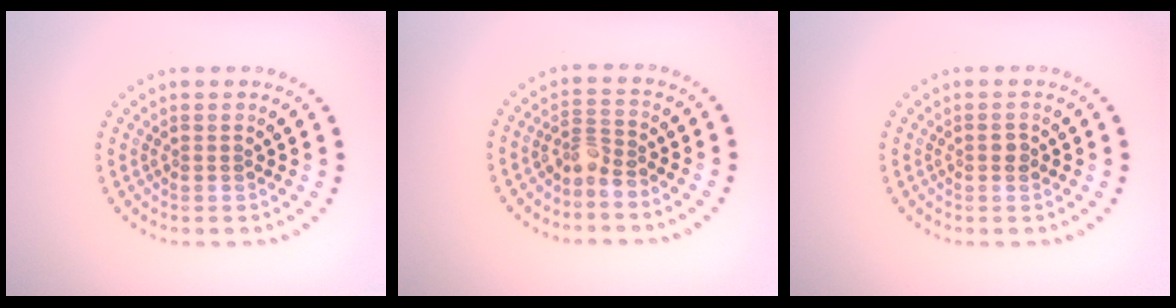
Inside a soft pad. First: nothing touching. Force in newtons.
{"total": 2.1, "press": 1.6, "slide": 1.3}
{"total": 1.0, "press": 1.0, "slide": 0.2}